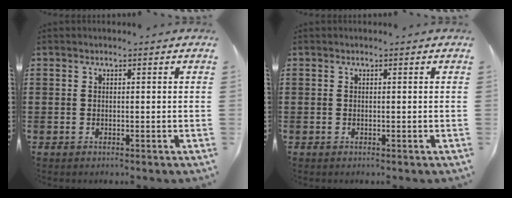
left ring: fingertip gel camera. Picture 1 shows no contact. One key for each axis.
{"total": 0.0}